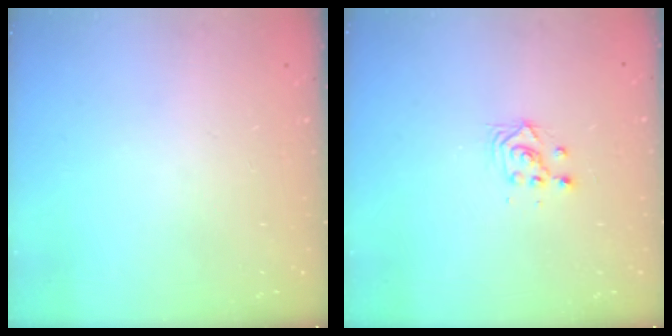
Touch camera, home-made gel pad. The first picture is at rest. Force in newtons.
{"total": 2.8, "press": 2.8, "slide": 0.2}